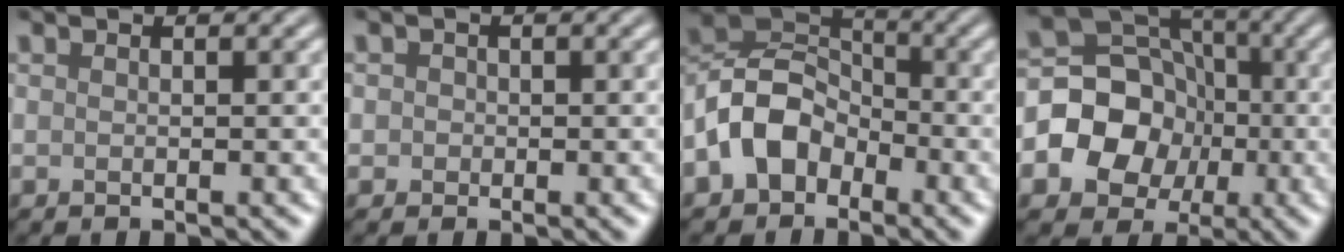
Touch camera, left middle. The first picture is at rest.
{"total": 2.0, "force": [0.7, 1.8, 0.6], "torque": [0.015, 0.016, -0.016]}
{"total": 6.5, "force": [-2.8, 4.7, 3.5], "torque": [-0.063, 0.011, -0.073]}
{"total": 8.3, "force": [-1.5, 7.2, 3.9], "torque": [-0.056, 0.003, -0.051]}